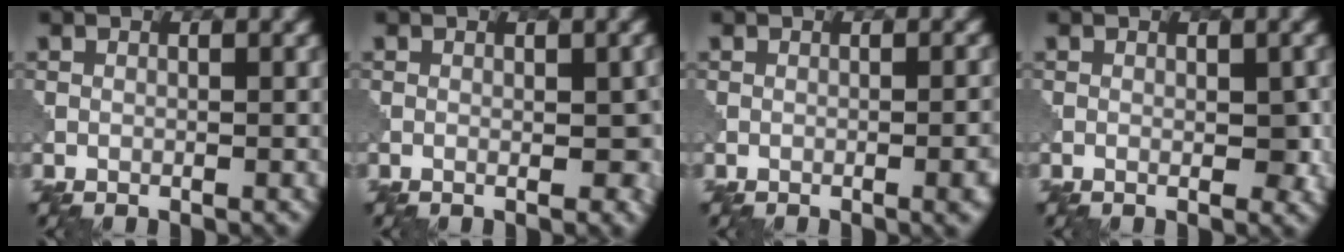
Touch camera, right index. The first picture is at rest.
{"total": 2.1, "force": [-0.3, 1.0, 1.9], "torque": [-0.017, -0.002, -0.002]}
{"total": 2.9, "force": [-0.8, 1.0, 2.6], "torque": [-0.022, 0.003, -0.009]}
{"total": 1.7, "force": [-0.2, 0.8, 1.5], "torque": [-0.015, -0.002, -0.003]}